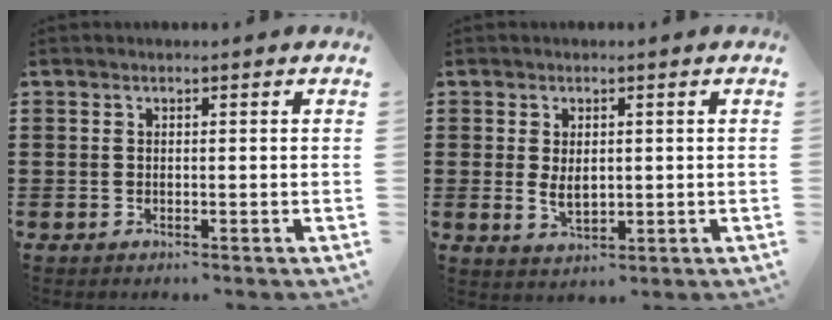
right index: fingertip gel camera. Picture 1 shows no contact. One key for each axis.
{"total": 3.2, "fx": 0.1, "fy": 1.9, "fz": 2.6, "tx": -0.045, "ty": 0.003, "tz": 0.001}